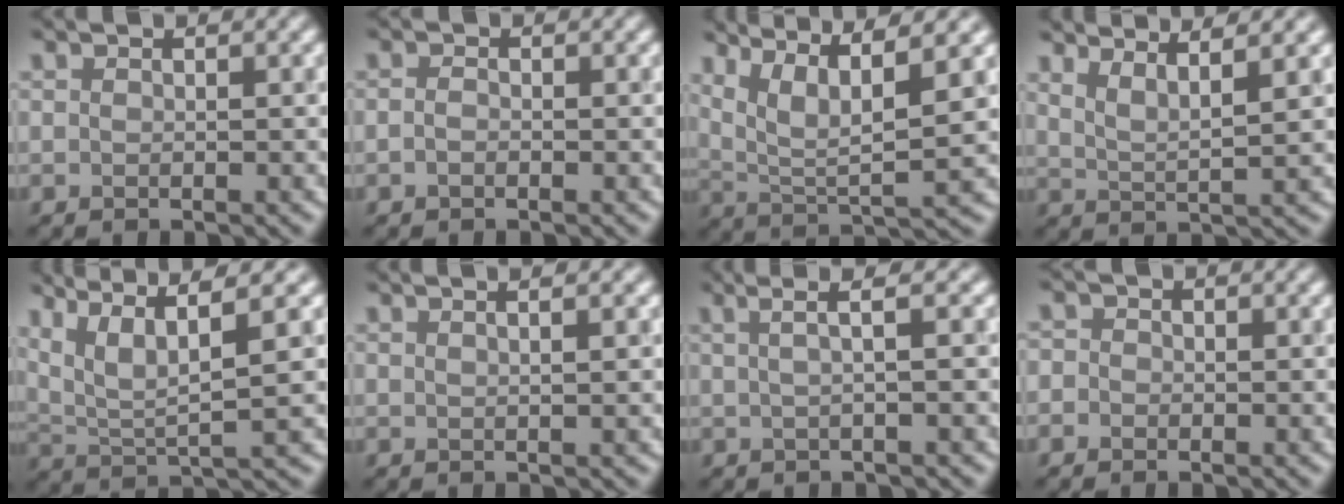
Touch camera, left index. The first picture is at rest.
{"total": 0.6, "force": [-0.6, 0.0, -0.1], "torque": [-0.003, 0.001, -0.003]}
{"total": 7.9, "force": [4.5, 1.5, 6.4], "torque": [-0.120, 0.014, 0.097]}
{"total": 3.4, "force": [2.7, 0.3, 1.9], "torque": [-0.034, 0.006, 0.060]}
{"total": 7.4, "force": [4.2, 1.3, 6.0], "torque": [-0.119, 0.017, 0.092]}
{"total": 4.7, "force": [2.5, 2.0, 3.4], "torque": [-0.015, 0.041, 0.007]}
{"total": 2.6, "force": [0.8, 0.4, 2.4], "torque": [-0.037, 0.009, 0.011]}
{"total": 0.8, "force": [-0.6, 0.4, -0.5], "torque": [0.009, -0.001, -0.005]}